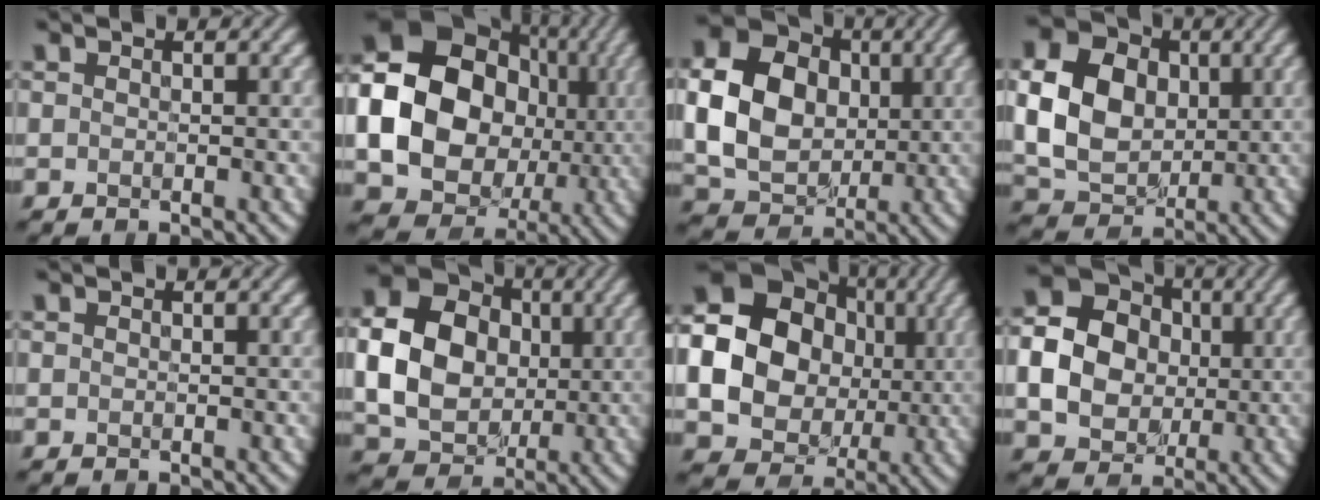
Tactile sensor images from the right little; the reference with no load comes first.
{"total": 17.0, "force": [-0.5, 14.4, 9.0], "torque": [-0.181, -0.010, -0.016]}
{"total": 10.0, "force": [0.1, 7.9, 6.1], "torque": [-0.143, -0.001, 0.001]}
{"total": 8.4, "force": [0.4, 6.6, 5.3], "torque": [-0.128, 0.005, 0.004]}
{"total": 0.0}
{"total": 12.2, "force": [0.3, 10.2, 6.6], "torque": [-0.157, 0.009, 0.008]}
{"total": 18.9, "force": [1.3, 17.1, 7.8], "torque": [-0.193, 0.020, -0.013]}
{"total": 11.2, "force": [0.3, 10.2, 4.7], "torque": [-0.118, 0.012, 0.007]}